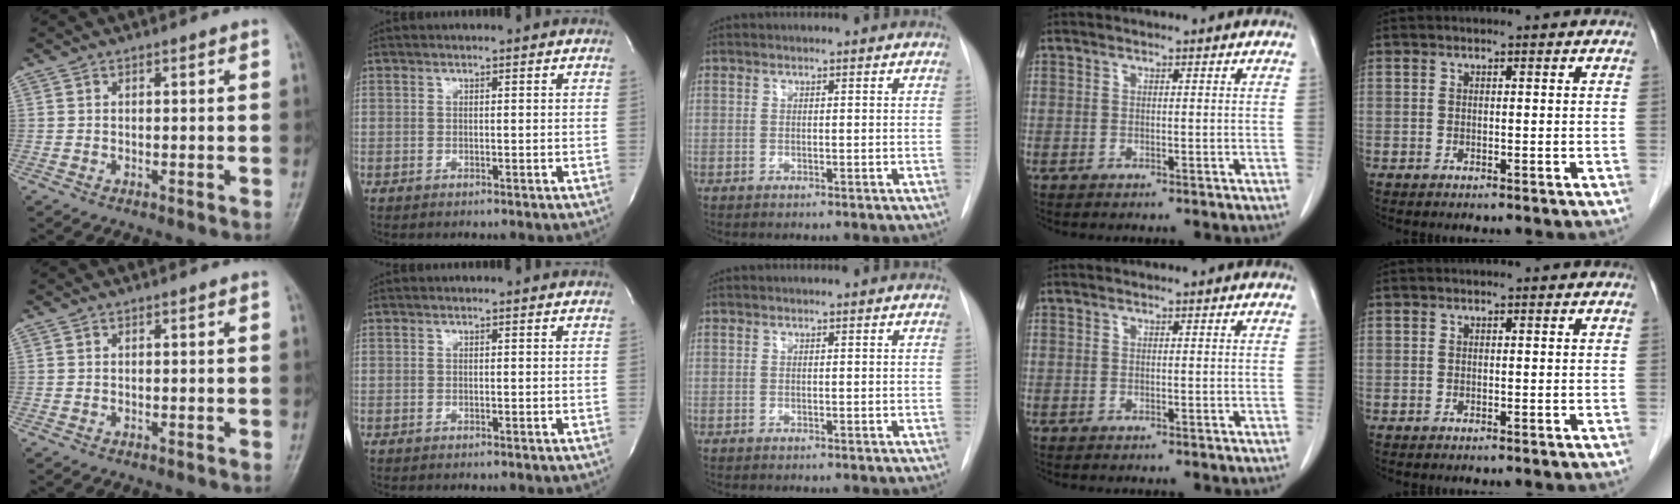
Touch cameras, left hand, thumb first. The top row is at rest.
{}